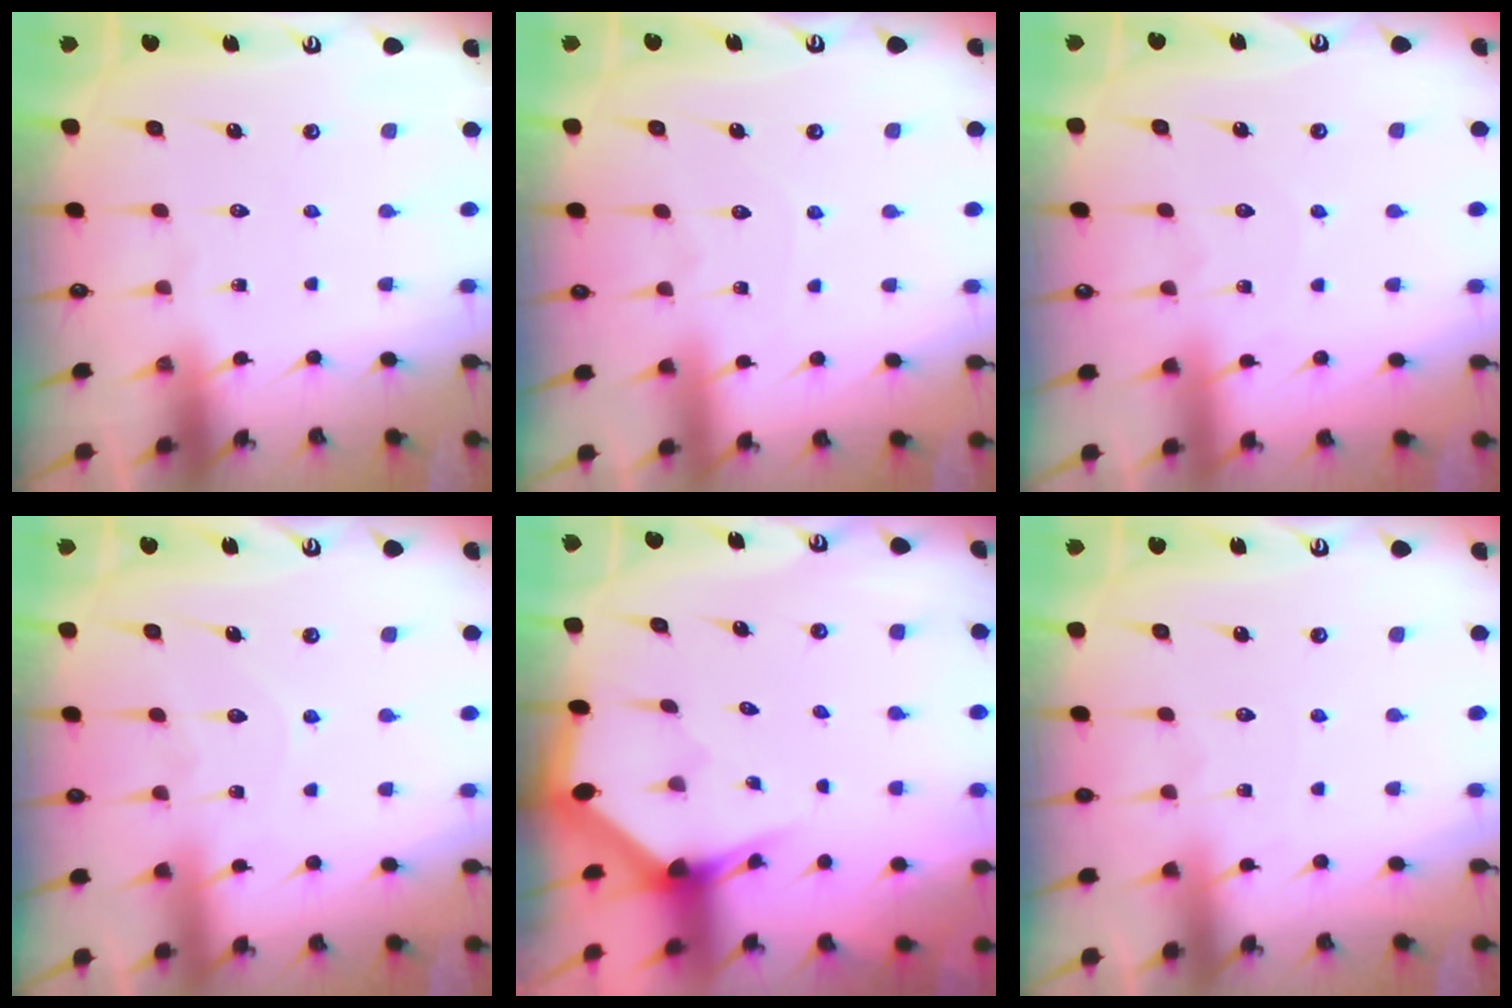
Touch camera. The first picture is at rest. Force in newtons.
{"total": 4.2, "press": 4.2, "slide": 0.4}
{"total": 2.6, "press": 2.6, "slide": 0.3}
{"total": 6.4, "press": 6.4, "slide": 0.7}
{"total": 2.9, "press": 2.9, "slide": 0.1}
{"total": 2.9, "press": 2.9, "slide": 0.4}